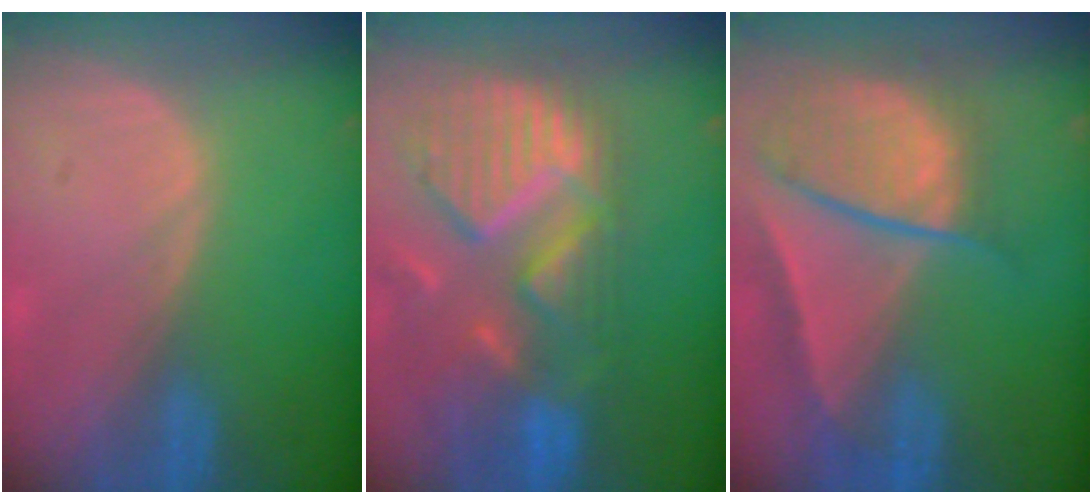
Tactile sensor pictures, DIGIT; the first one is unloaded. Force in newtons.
{"total": 13.0, "press": 11.0, "slide": 7.0}
{"total": 10.1, "press": 8.3, "slide": 5.7}